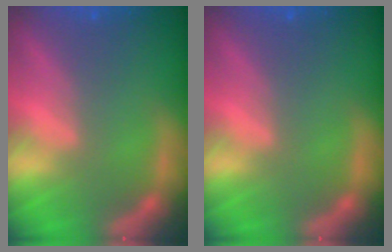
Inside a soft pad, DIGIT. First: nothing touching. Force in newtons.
{"total": 0.0}